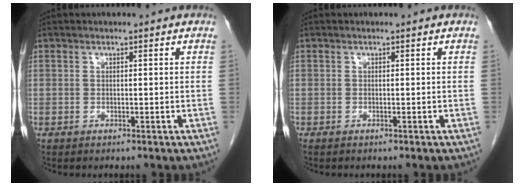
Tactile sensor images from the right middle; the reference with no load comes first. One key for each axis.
{"total": 0.0}